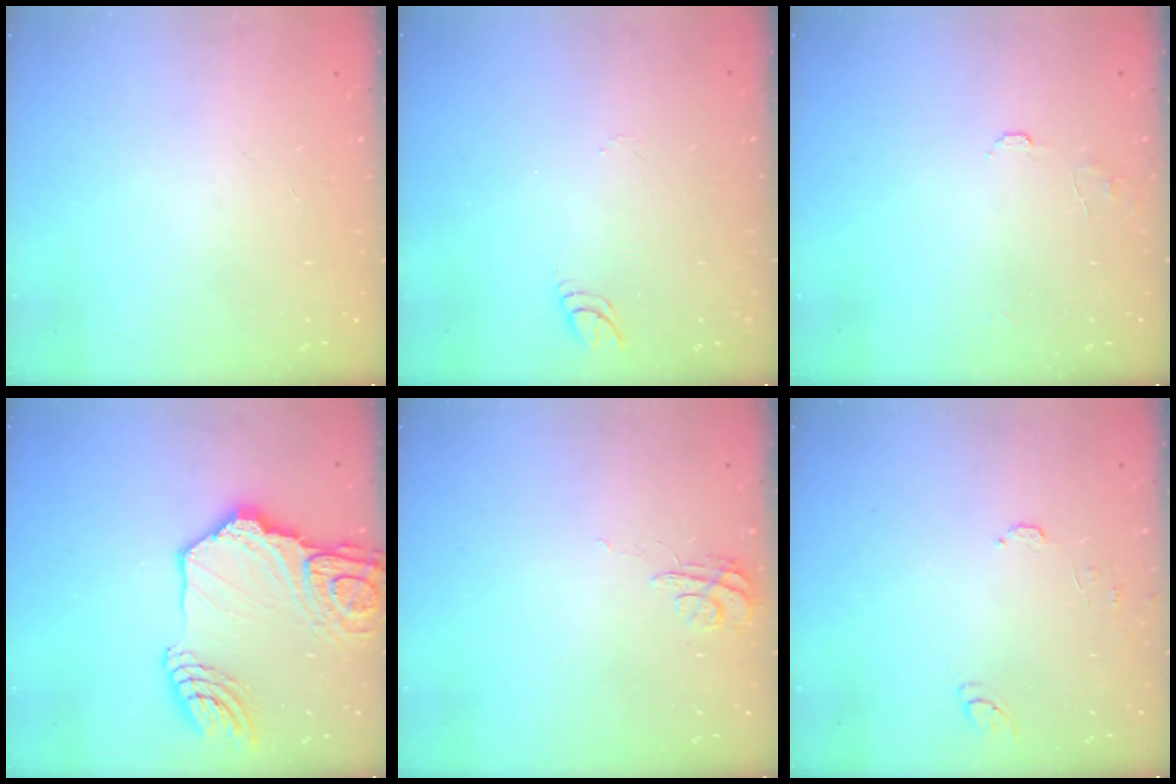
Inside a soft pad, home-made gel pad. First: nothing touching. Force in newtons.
{"total": 4.1, "press": 4.1, "slide": 0.4}
{"total": 5.9, "press": 5.9, "slide": 0.6}
{"total": 22.5, "press": 22.3, "slide": 2.6}
{"total": 5.3, "press": 5.3, "slide": 0.3}
{"total": 6.0, "press": 5.9, "slide": 0.6}